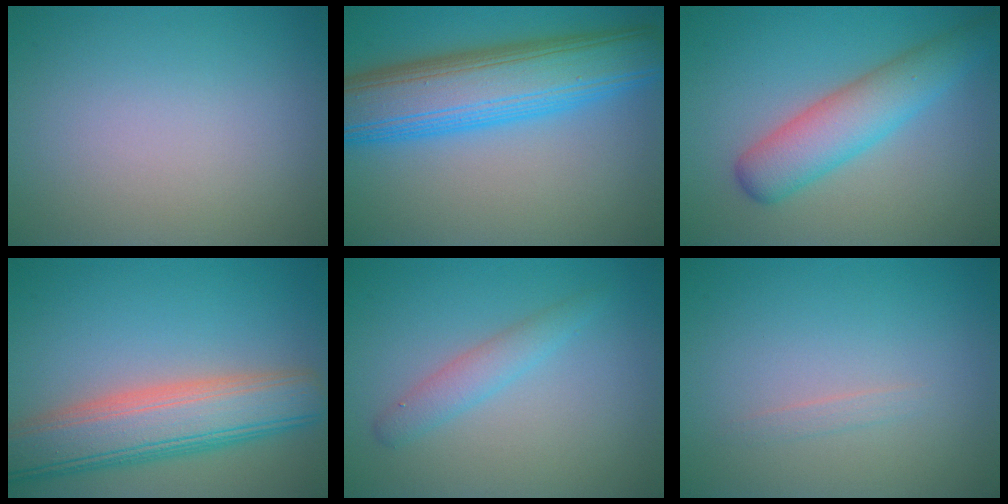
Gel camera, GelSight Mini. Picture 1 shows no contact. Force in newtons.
{"total": 10.5, "press": 10.5, "slide": 0.3}
{"total": 5.2, "press": 5.2, "slide": 0.3}
{"total": 8.4, "press": 8.4, "slide": 0.6}
{"total": 1.3, "press": 1.3, "slide": 0.2}
{"total": 0.6, "press": 0.6, "slide": 0.1}